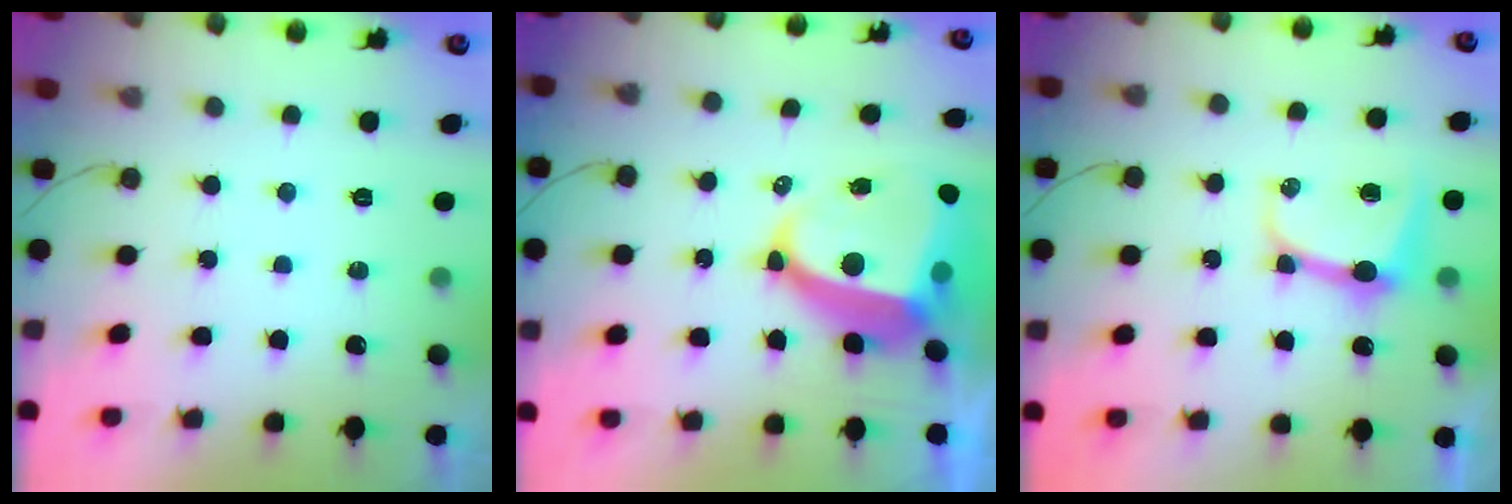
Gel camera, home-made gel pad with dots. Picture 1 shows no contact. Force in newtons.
{"total": 13.8, "press": 13.8, "slide": 1.5}
{"total": 8.6, "press": 8.6, "slide": 1.0}